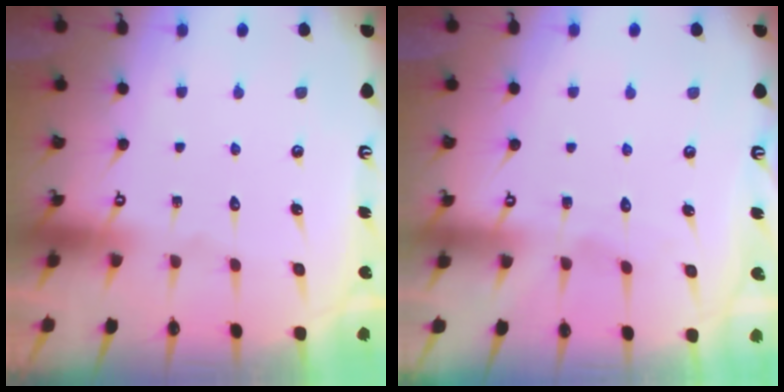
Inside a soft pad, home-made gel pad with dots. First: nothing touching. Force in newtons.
{"total": 3.4, "press": 3.3, "slide": 0.4}